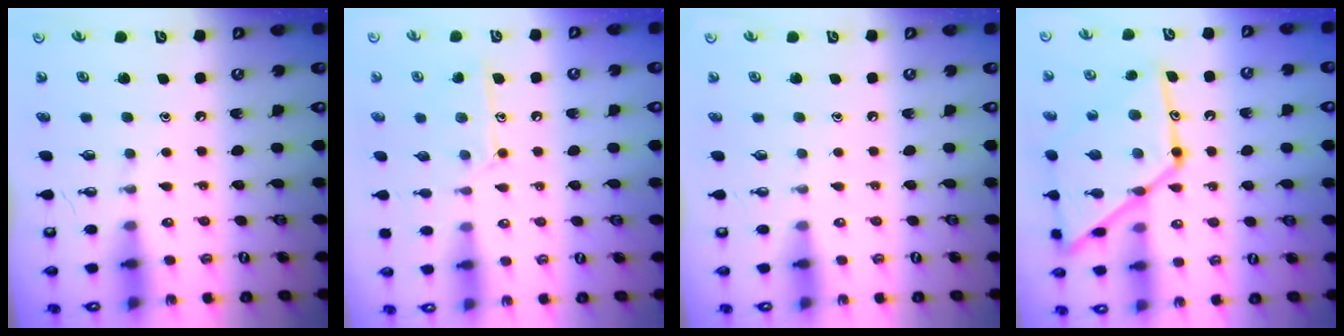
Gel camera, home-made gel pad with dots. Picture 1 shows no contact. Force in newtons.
{"total": 11.2, "press": 11.2, "slide": 0.6}
{"total": 0.0}
{"total": 21.4, "press": 21.3, "slide": 1.6}